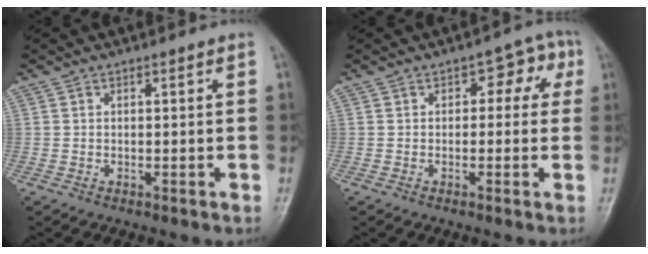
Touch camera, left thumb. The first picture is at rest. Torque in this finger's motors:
{"motor_torque": [-0.16, 0.42, -0.15, 0.02, 0.06]}